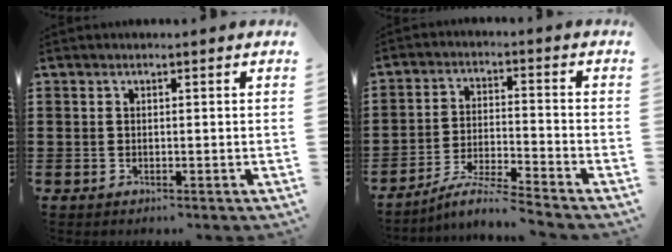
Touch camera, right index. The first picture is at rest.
{"total": 5.7, "force": [-5.3, -0.5, 2.1], "torque": [-0.048, -0.014, -0.105]}